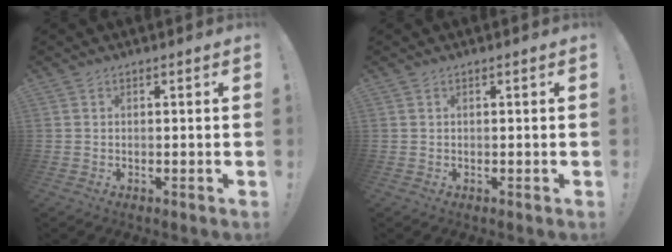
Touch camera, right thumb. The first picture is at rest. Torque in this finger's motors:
{"motor_torque": [-0.07, -0.04, 0.03, -0.01, 0.06]}